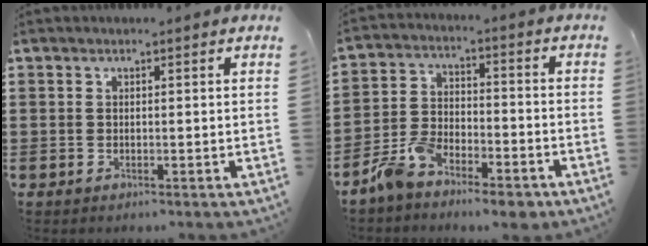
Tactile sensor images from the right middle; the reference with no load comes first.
{"total": 6.8, "force": [-5.8, 1.9, 2.8], "torque": [-0.071, 0.011, -0.115]}